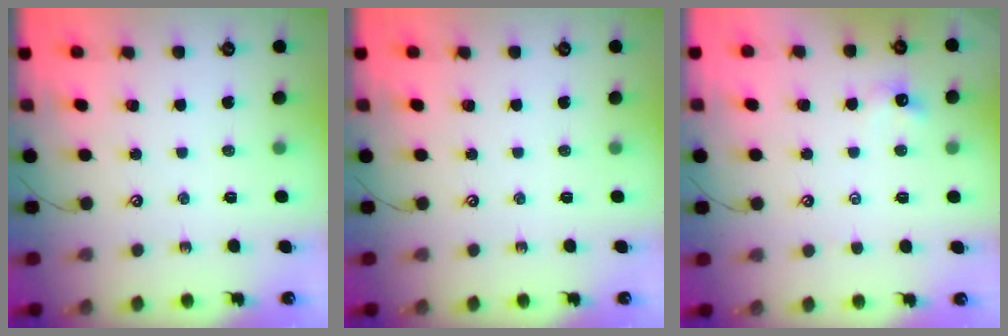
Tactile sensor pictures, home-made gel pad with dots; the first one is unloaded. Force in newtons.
{"total": 0.0}
{"total": 0.7, "press": 0.6, "slide": 0.4}